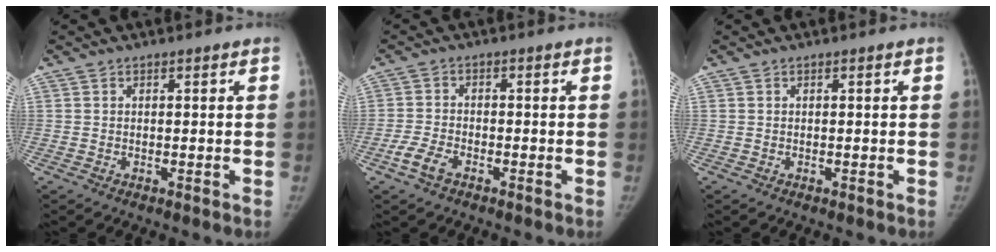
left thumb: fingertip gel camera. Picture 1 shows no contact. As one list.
[{"total": 3.8, "force": [-2.2, 2.0, 2.4], "torque": [-0.054, 0.009, -0.044]}, {"total": 0.0}]